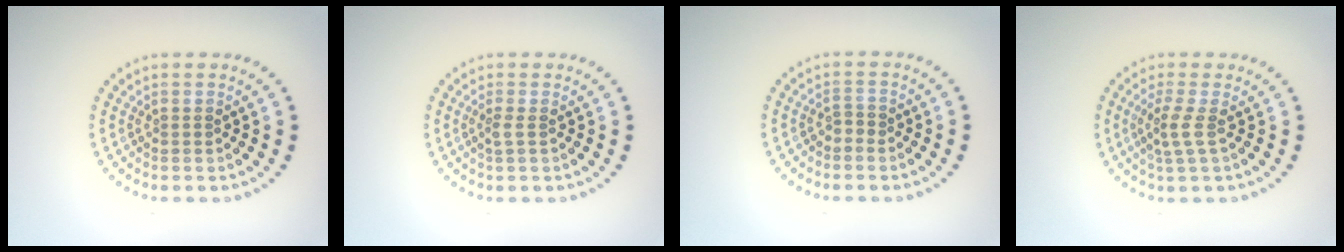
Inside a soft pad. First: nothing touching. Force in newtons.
{"total": 0.9, "press": 0.7, "slide": 0.6}
{"total": 0.9, "press": 0.8, "slide": 0.4}
{"total": 2.0, "press": 1.5, "slide": 1.4}